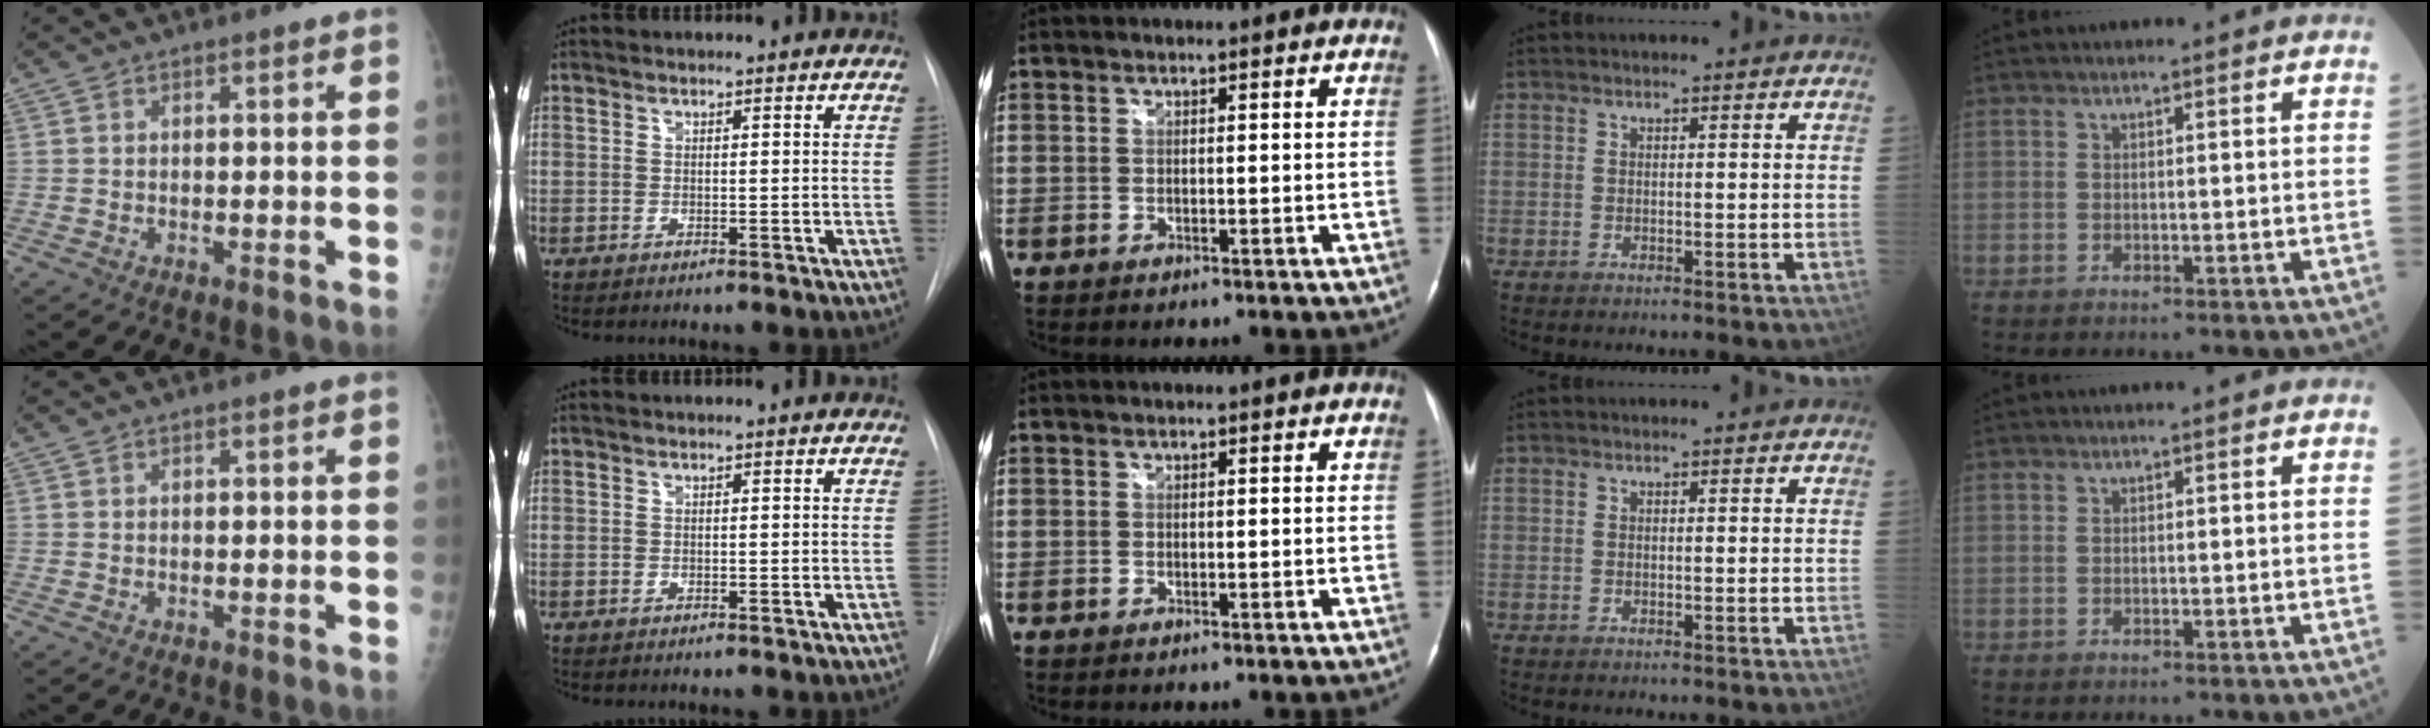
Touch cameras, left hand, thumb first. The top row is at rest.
{}